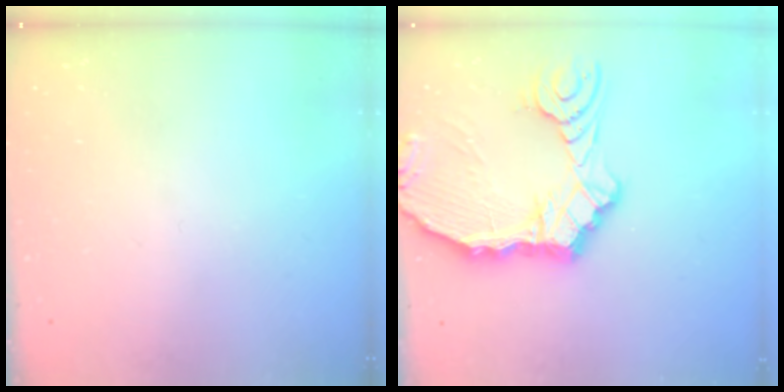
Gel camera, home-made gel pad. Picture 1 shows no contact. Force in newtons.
{"total": 16.1, "press": 15.6, "slide": 4.1}